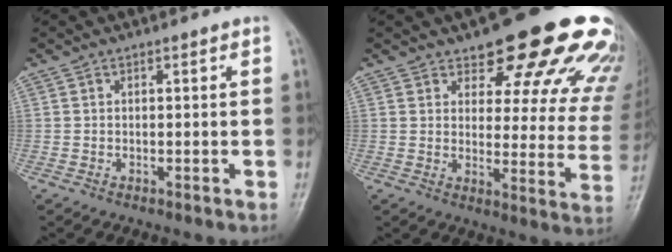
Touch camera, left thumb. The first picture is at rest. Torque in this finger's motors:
{"motor_torque": [1.62, 1.61, 1.43, -1.34, 0.04]}